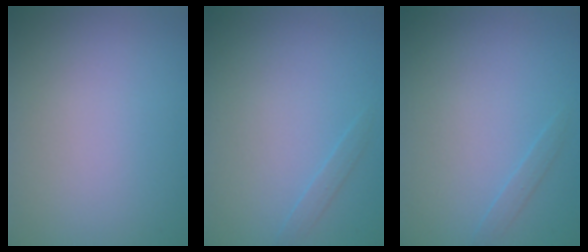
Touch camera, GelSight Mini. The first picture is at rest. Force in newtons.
{"total": 0.8, "press": 0.8, "slide": 0.1}
{"total": 0.8, "press": 0.8, "slide": 0.1}